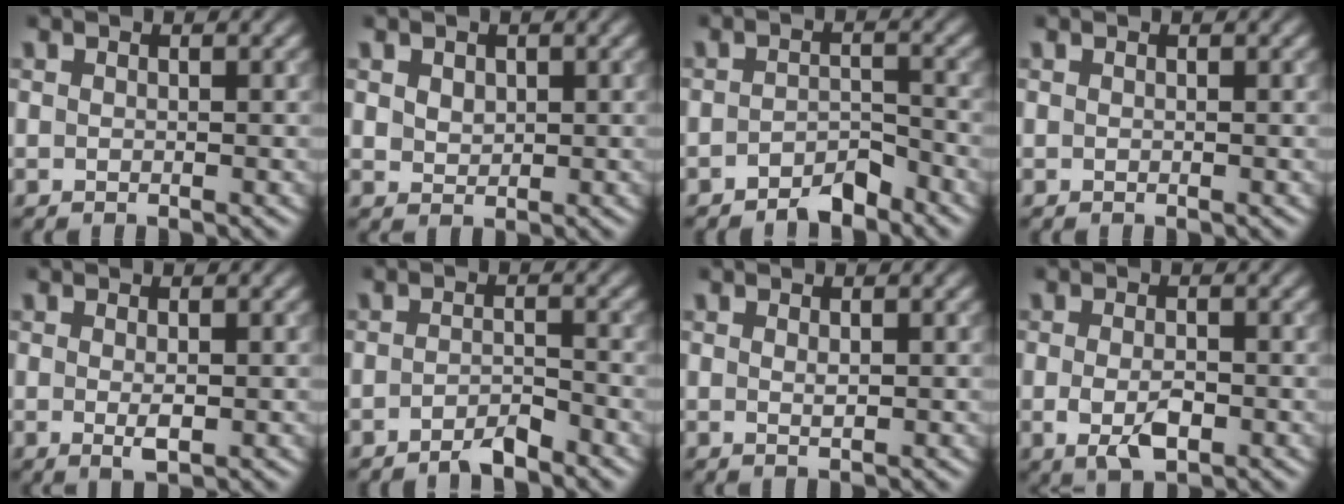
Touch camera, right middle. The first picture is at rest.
{"total": 1.5, "force": [0.6, 1.1, 0.7], "torque": [-0.013, -0.001, 0.014]}
{"total": 2.5, "force": [-2.2, 0.8, 1.0], "torque": [-0.013, 0.010, -0.040]}
{"total": 0.0}
{"total": 1.5, "force": [-0.1, 0.4, 1.5], "torque": [-0.027, -0.006, 0.000]}
{"total": 2.0, "force": [-1.7, 0.4, 1.1], "torque": [-0.017, 0.005, -0.033]}
{"total": 0.7, "force": [0.2, 0.2, 0.6], "torque": [-0.011, -0.001, 0.005]}
{"total": 2.9, "force": [-0.8, 1.4, 2.5], "torque": [-0.051, -0.008, -0.012]}